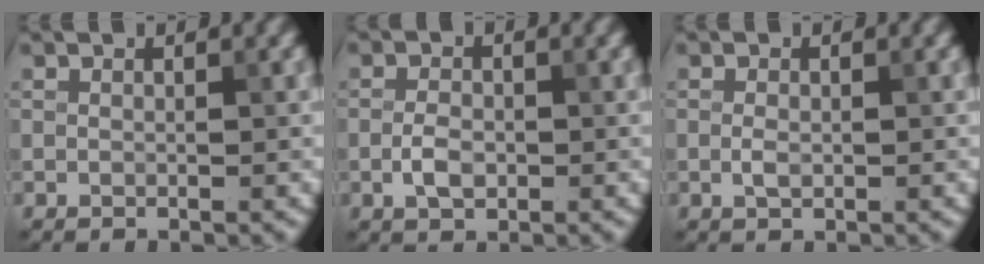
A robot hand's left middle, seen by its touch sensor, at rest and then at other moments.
{"total": 2.2, "force": [-0.6, 1.3, 1.7], "torque": [-0.034, 0.001, -0.015]}
{"total": 1.1, "force": [-0.1, 0.6, 0.9], "torque": [-0.021, -0.003, -0.004]}